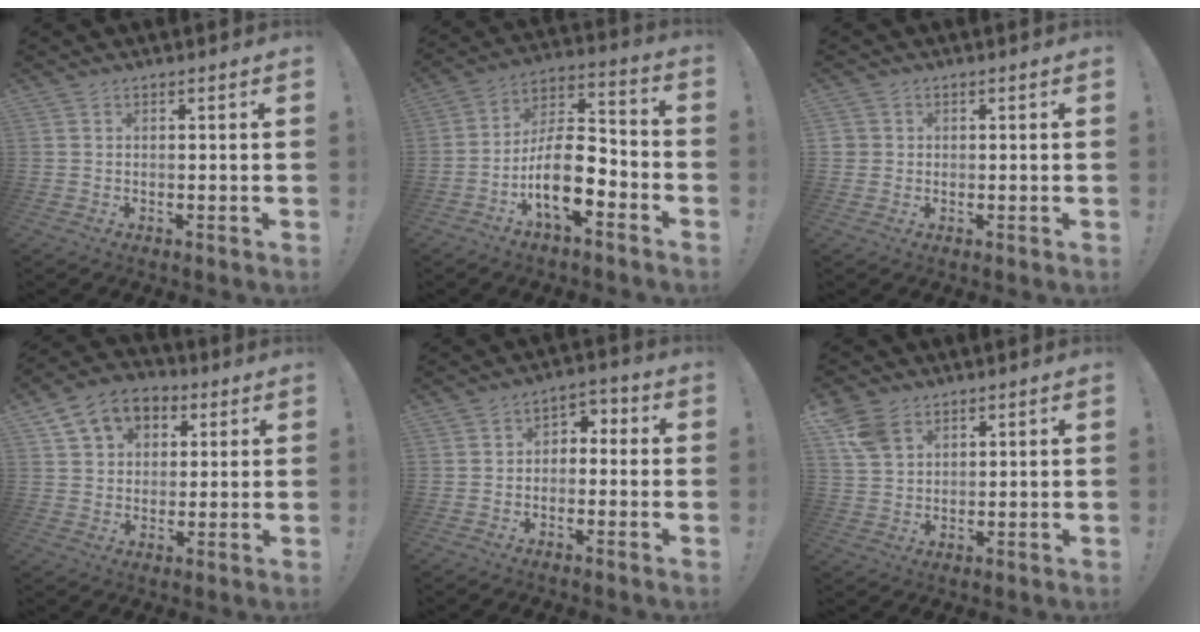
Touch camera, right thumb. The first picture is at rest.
{"total": 15.5, "force": [-6.7, 7.1, 12.1], "torque": [-0.219, 0.031, -0.107]}
{"total": 2.0, "force": [0.2, 1.9, 0.3], "torque": [-0.002, 0.003, 0.004]}
{"total": 10.2, "force": [4.2, 8.1, 4.5], "torque": [-0.067, -0.014, 0.084]}
{"total": 4.3, "force": [-2.6, 3.1, 1.5], "torque": [-0.020, 0.026, -0.046]}
{"total": 7.6, "force": [4.2, 5.2, 3.6], "torque": [-0.065, -0.014, 0.084]}